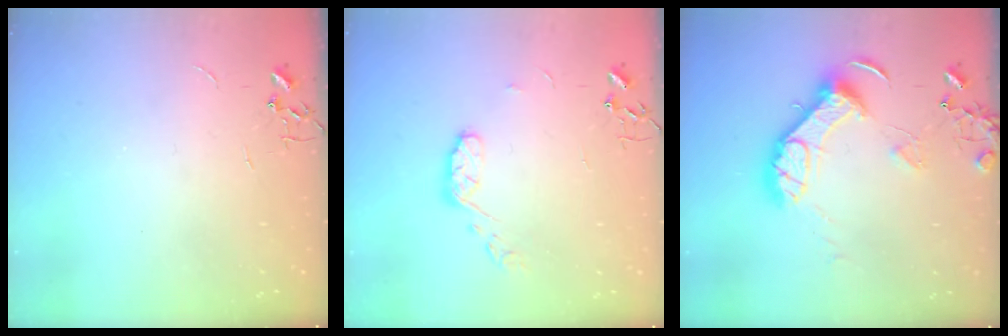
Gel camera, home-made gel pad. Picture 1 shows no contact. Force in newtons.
{"total": 7.5, "press": 7.4, "slide": 0.5}
{"total": 14.0, "press": 13.9, "slide": 1.0}